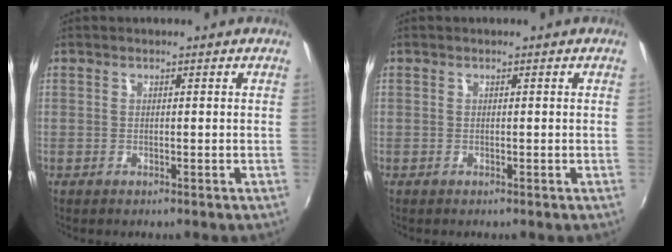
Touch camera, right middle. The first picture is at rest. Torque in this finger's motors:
{"motor_torque": [0.67, -0.57, -0.10, -0.13]}